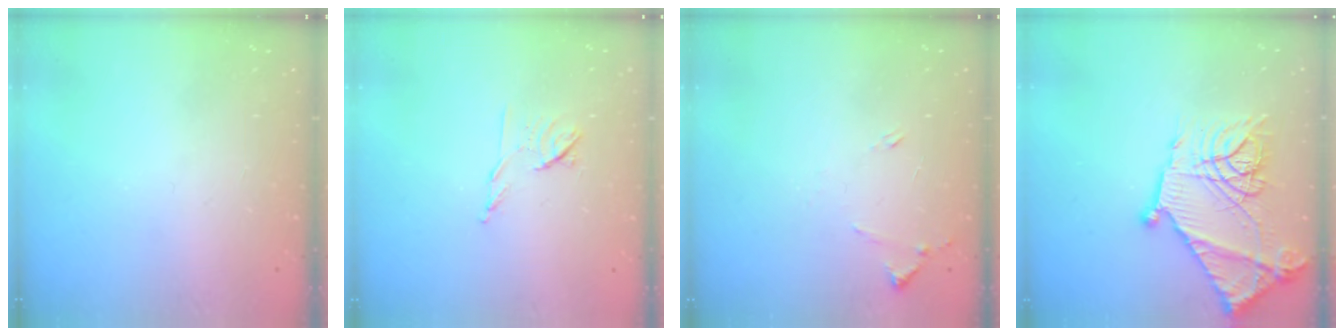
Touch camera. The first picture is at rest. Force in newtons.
{"total": 7.1, "press": 7.0, "slide": 1.2}
{"total": 8.0, "press": 8.0, "slide": 0.7}
{"total": 21.3, "press": 21.2, "slide": 1.6}